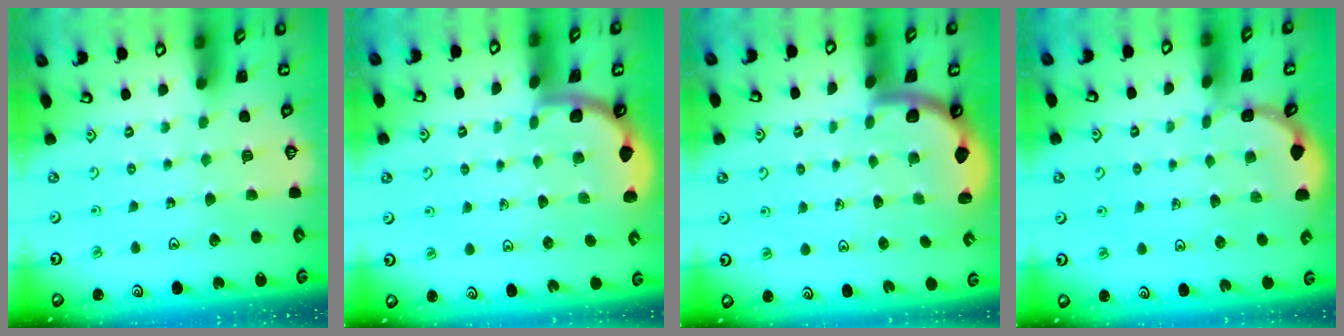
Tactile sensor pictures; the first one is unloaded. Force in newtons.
{"total": 1.9, "press": 1.9, "slide": 0.0}
{"total": 1.7, "press": 1.7, "slide": 0.1}
{"total": 2.4, "press": 2.4, "slide": 0.3}